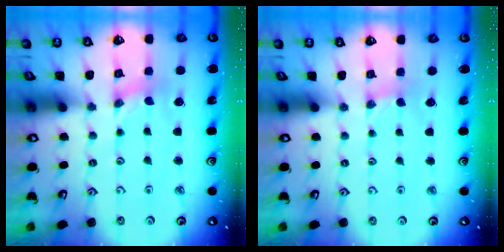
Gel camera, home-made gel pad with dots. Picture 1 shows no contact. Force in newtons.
{"total": 0.6, "press": 0.6, "slide": 0.2}